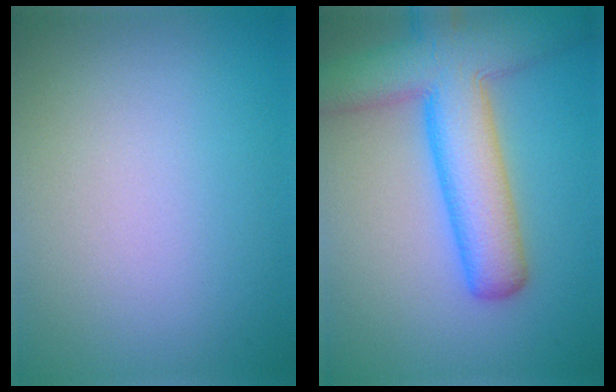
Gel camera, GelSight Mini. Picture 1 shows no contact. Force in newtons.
{"total": 9.4, "press": 9.4, "slide": 0.5}